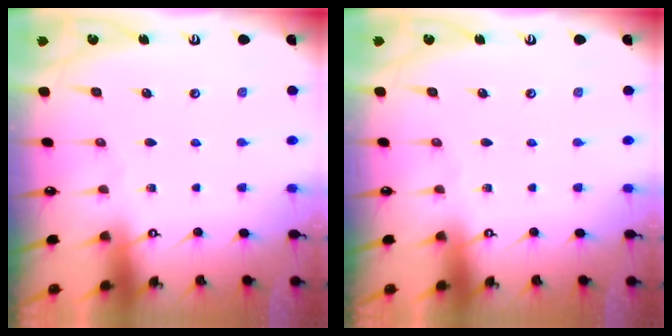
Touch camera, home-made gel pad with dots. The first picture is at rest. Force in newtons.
{"total": 0.0}